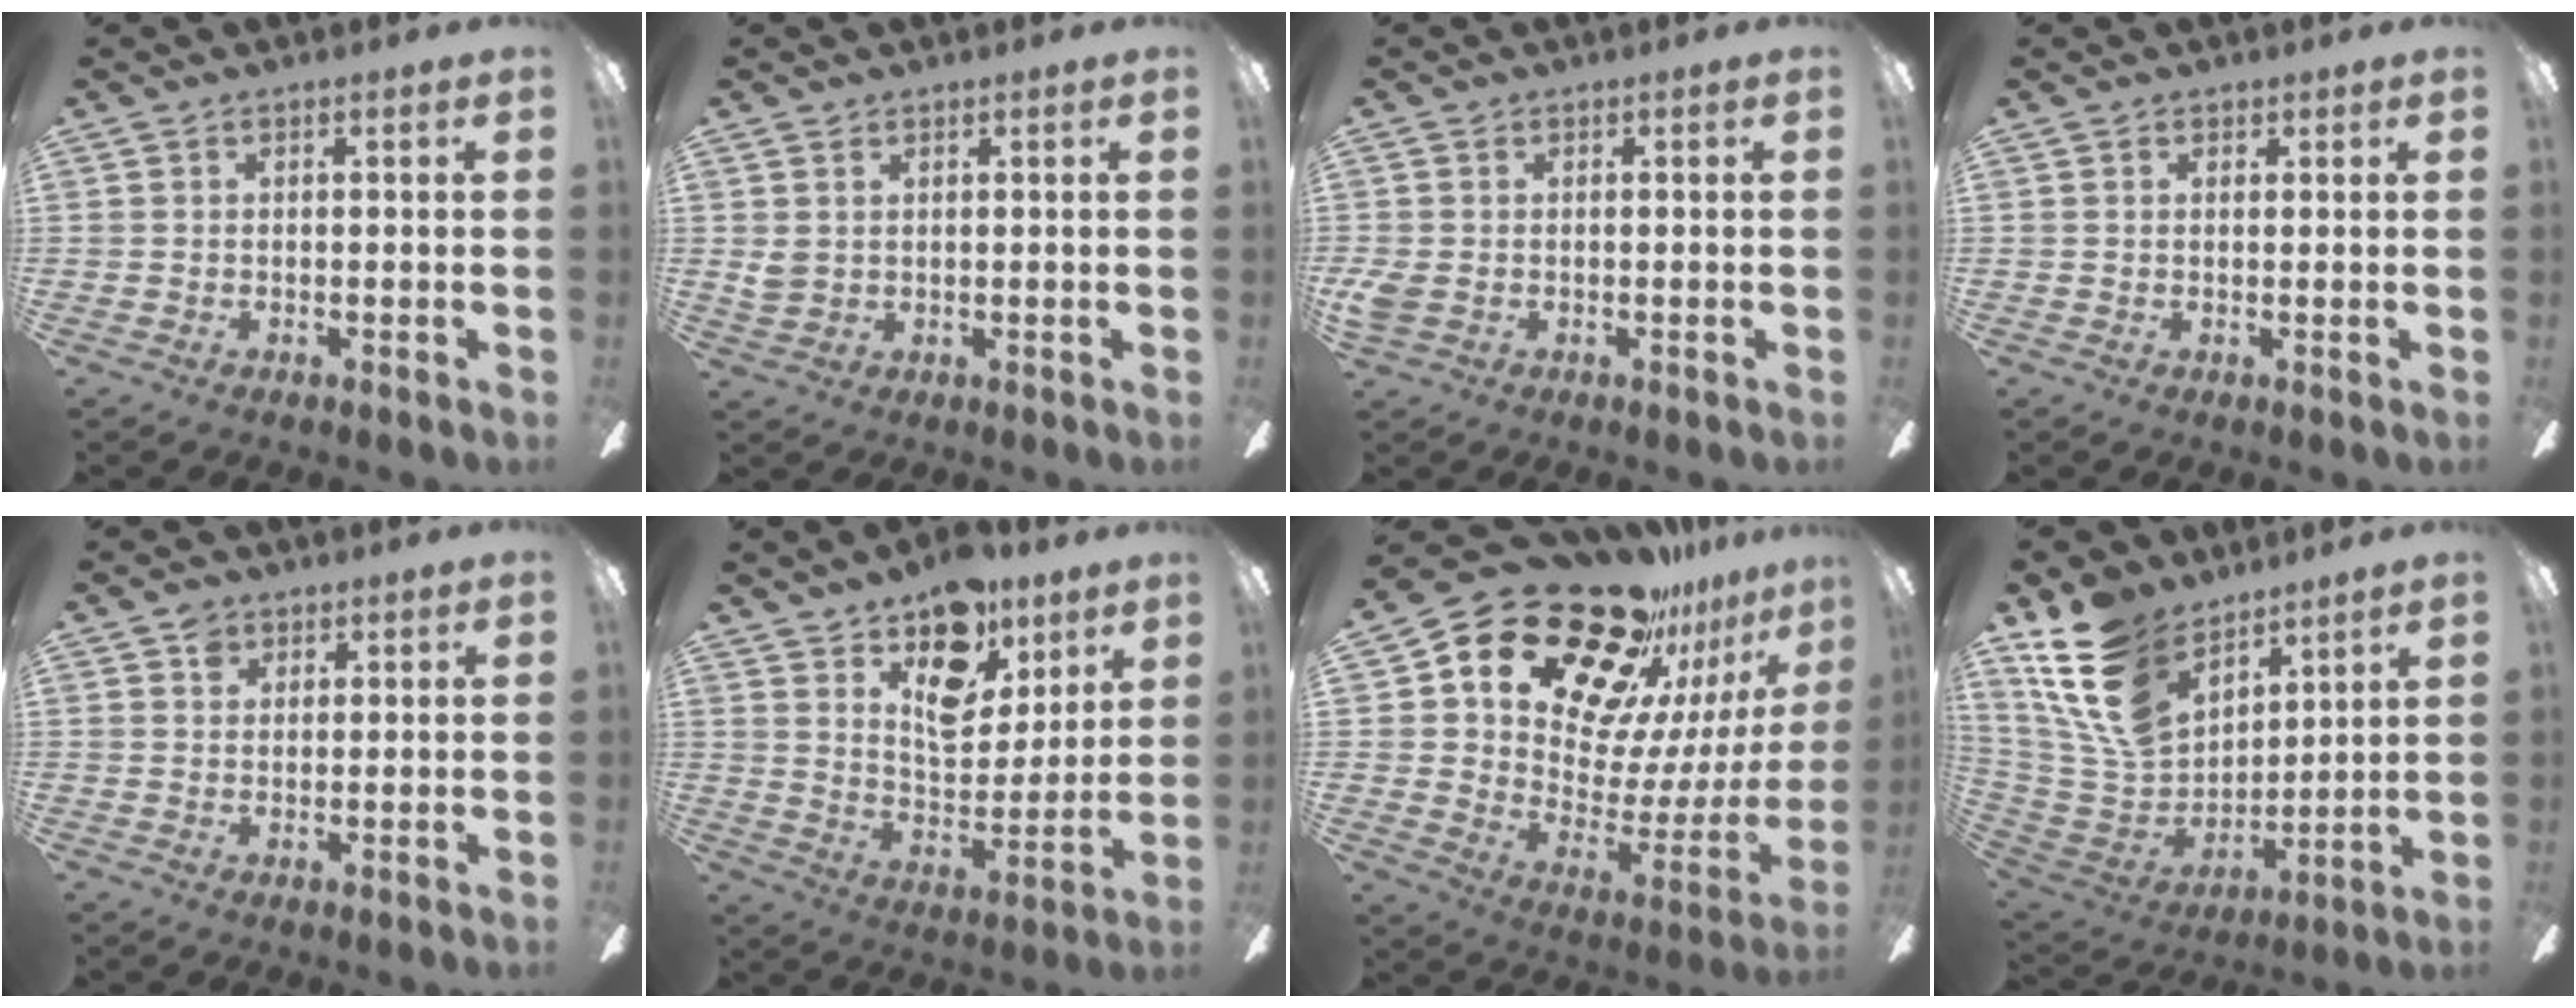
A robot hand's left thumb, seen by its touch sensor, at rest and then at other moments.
{"total": 2.6, "force": [1.3, 2.0, 1.1], "torque": [-0.023, 0.003, 0.026]}
{"total": 2.9, "force": [-0.5, 2.2, 1.8], "torque": [-0.044, 0.001, -0.012]}
{"total": 0.9, "force": [0.7, 0.5, 0.3], "torque": [0.003, -0.002, 0.011]}
{"total": 2.9, "force": [1.9, 2.1, 0.9], "torque": [-0.005, -0.002, 0.033]}
{"total": 15.2, "force": [9.6, 8.8, 7.9], "torque": [-0.104, -0.053, 0.172]}
{"total": 24.9, "force": [20.3, 11.3, 8.9], "torque": [-0.136, -0.154, 0.367]}
{"total": 18.8, "force": [11.8, 11.0, 9.6], "torque": [-0.238, -0.059, 0.222]}